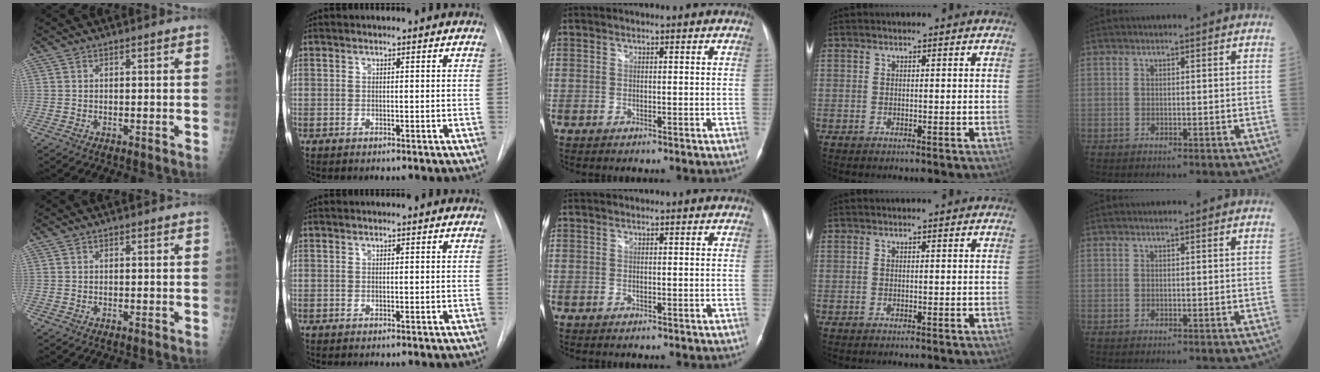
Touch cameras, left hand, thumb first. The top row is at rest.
{}